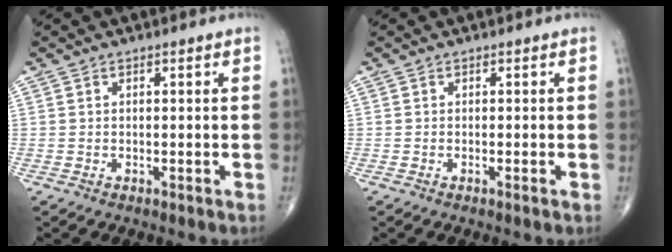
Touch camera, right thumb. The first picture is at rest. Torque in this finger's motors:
{"motor_torque": [-0.39, -0.04, -0.35, -0.14, -0.03]}